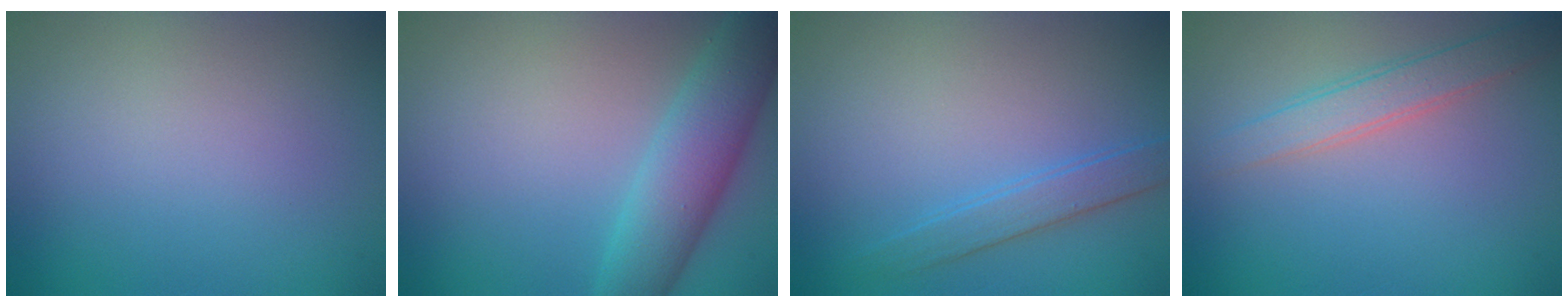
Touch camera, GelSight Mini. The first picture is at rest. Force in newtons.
{"total": 5.5, "press": 5.5, "slide": 0.2}
{"total": 2.1, "press": 2.1, "slide": 0.1}
{"total": 2.8, "press": 2.8, "slide": 0.1}